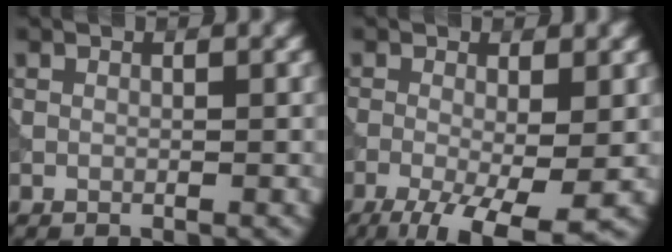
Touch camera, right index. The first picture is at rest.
{"total": 7.6, "force": [-3.3, 2.3, 6.4], "torque": [-0.119, -0.015, -0.051]}